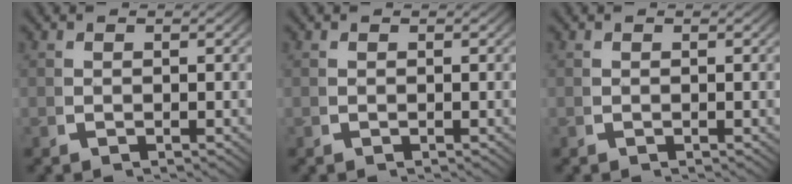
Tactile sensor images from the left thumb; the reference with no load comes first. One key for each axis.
{"total": 0.0}
{"total": 0.0}